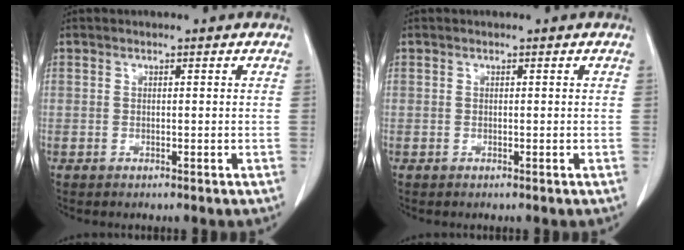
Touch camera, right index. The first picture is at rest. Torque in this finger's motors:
{"motor_torque": [0.01, 0.00, 0.00, 0.00]}